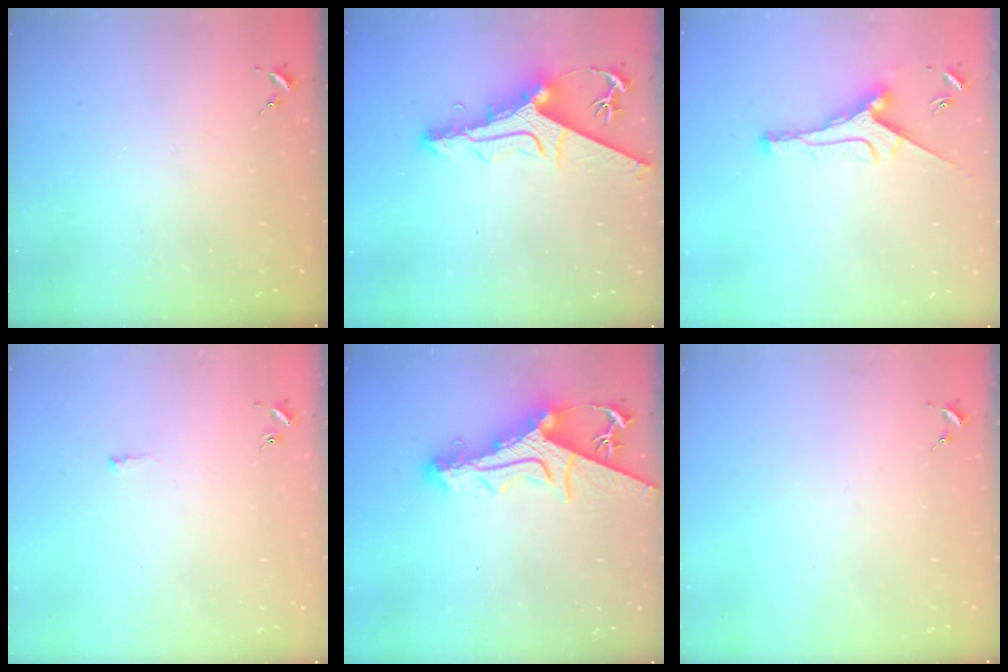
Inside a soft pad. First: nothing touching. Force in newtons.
{"total": 13.2, "press": 13.1, "slide": 1.5}
{"total": 9.9, "press": 9.9, "slide": 0.5}
{"total": 3.5, "press": 3.4, "slide": 0.5}
{"total": 13.4, "press": 13.3, "slide": 1.4}
{"total": 0.0}